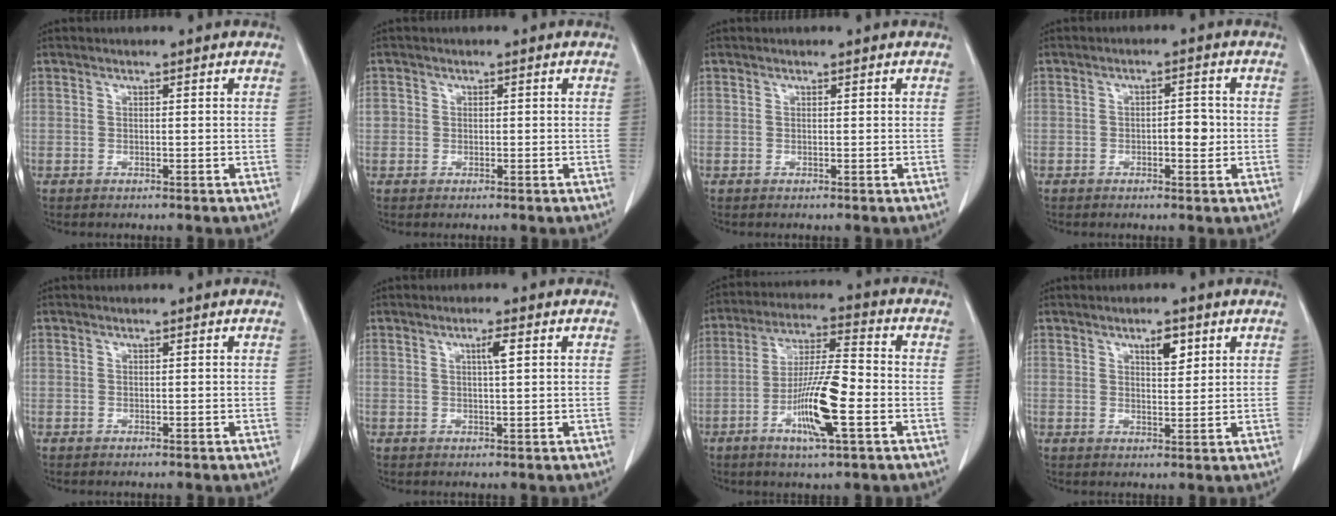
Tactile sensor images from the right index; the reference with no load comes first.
{"total": 1.7, "force": [0.0, 1.6, 0.4], "torque": [0.002, 0.008, 0.001]}
{"total": 0.0}
{"total": 3.1, "force": [-0.5, 1.2, 2.8], "torque": [-0.038, 0.003, -0.006]}
{"total": 0.0}
{"total": 2.1, "force": [0.7, 0.0, 2.0], "torque": [-0.037, 0.000, 0.012]}
{"total": 11.7, "force": [-3.9, 1.1, 10.9], "torque": [-0.205, -0.007, -0.073]}
{"total": 3.5, "force": [1.9, 1.3, 2.7], "torque": [-0.042, -0.003, 0.031]}